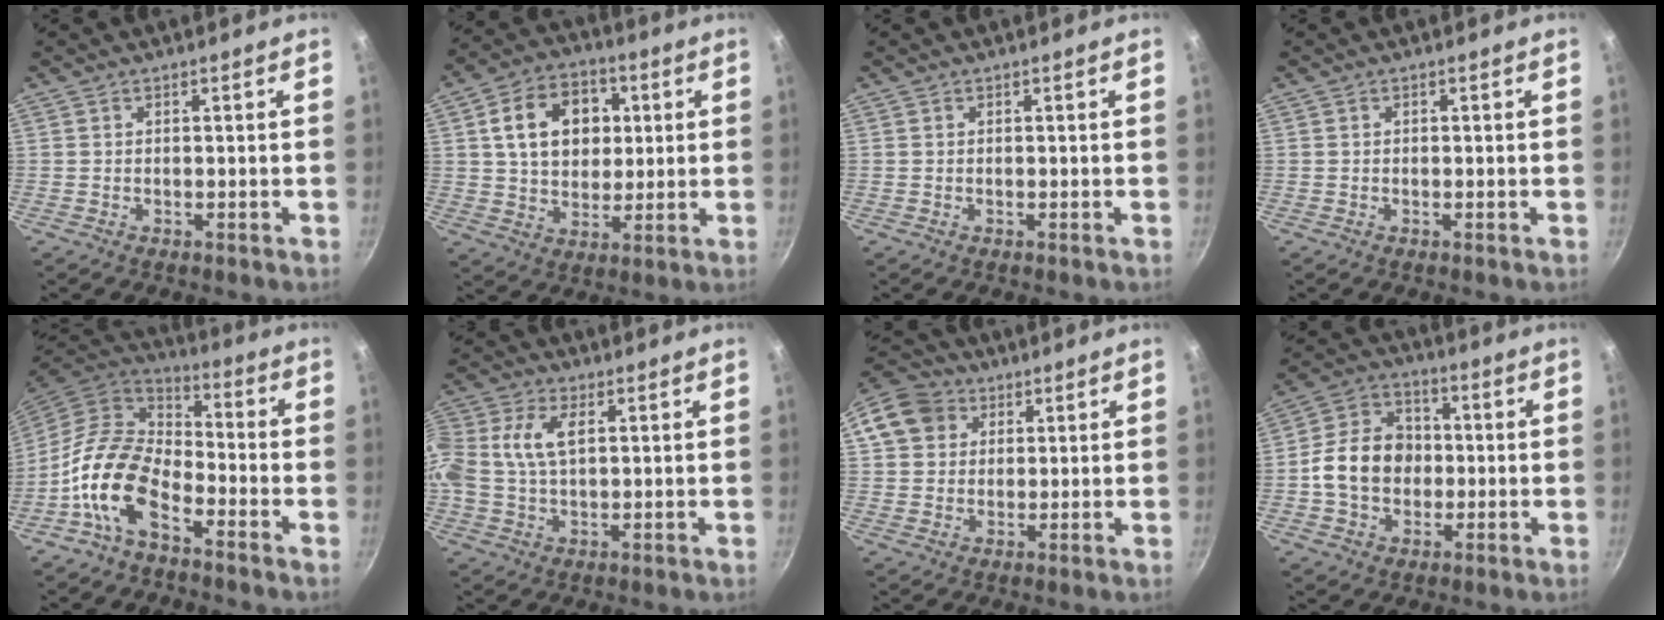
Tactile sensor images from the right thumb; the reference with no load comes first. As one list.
[{"total": 14.7, "force": [3.2, 11.1, 9.1], "torque": [-0.119, 0.011, 0.048]}, {"total": 0.0}, {"total": 0.0}, {"total": 13.8, "force": [-6.4, 7.8, 9.4], "torque": [-0.158, 0.054, -0.142]}, {"total": 12.2, "force": [2.5, 7.7, 9.1], "torque": [-0.194, 0.026, 0.038]}, {"total": 10.8, "force": [3.7, 9.2, 4.4], "torque": [-0.064, 0.017, 0.056]}, {"total": 12.7, "force": [-0.8, 10.2, 7.6], "torque": [-0.104, 0.024, -0.027]}]